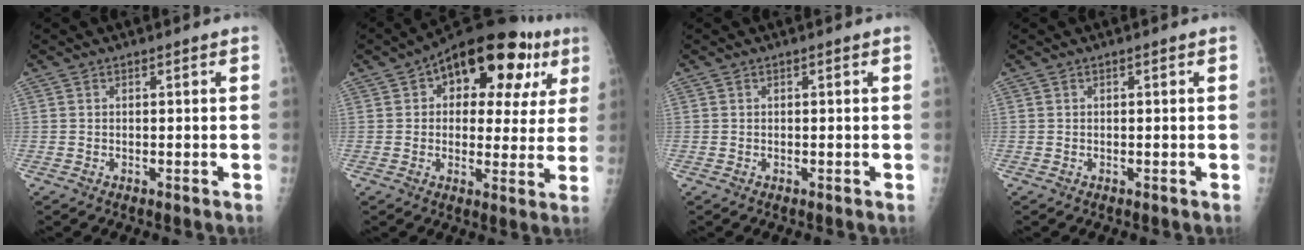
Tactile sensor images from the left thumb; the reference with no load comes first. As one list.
[{"total": 19.4, "force": [8.0, 10.6, 14.1], "torque": [-0.139, 0.008, 0.101]}, {"total": 0.0}, {"total": 0.0}]